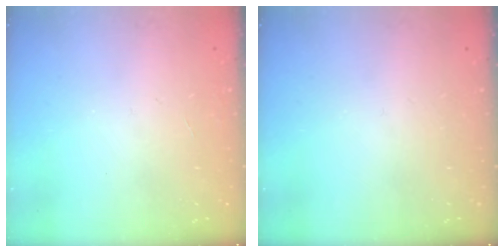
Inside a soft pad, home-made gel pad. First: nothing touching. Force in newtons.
{"total": 0.0}